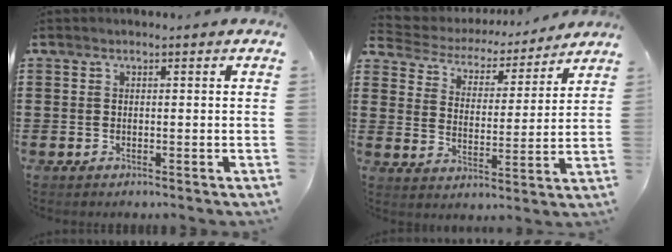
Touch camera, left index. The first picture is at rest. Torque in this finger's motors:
{"motor_torque": [2.14, 0.00, 0.08, -0.03]}